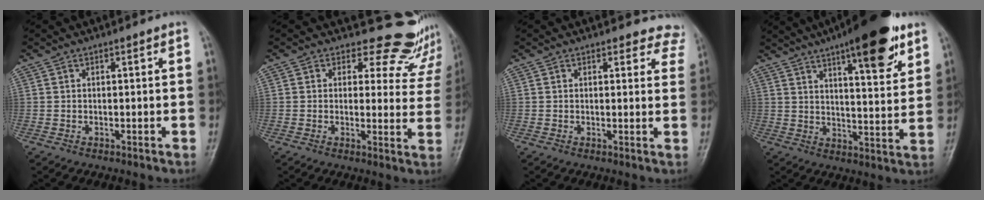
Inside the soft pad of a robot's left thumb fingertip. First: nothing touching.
{"total": 12.1, "force": [10.8, 5.4, 0.9], "torque": [0.043, -0.081, 0.097]}
{"total": 6.0, "force": [5.4, 2.6, -0.1], "torque": [0.054, -0.024, 0.030]}
{"total": 17.2, "force": [10.2, 4.8, 13.0], "torque": [-0.160, -0.044, 0.149]}